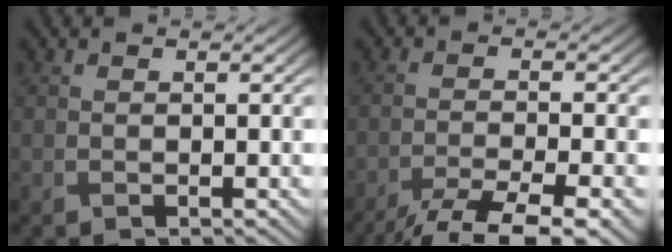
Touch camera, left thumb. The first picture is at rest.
{"total": 9.5, "force": [-7.4, 1.6, 5.7], "torque": [-0.094, -0.012, -0.112]}